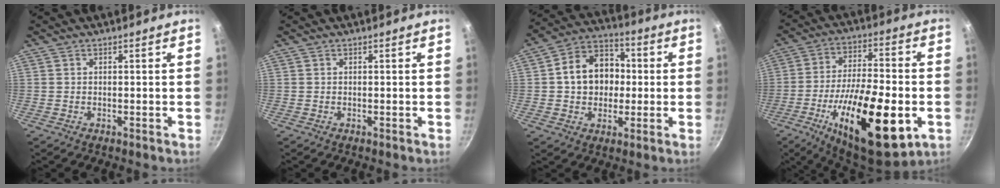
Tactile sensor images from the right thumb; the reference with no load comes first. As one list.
[{"total": 0.0}, {"total": 13.4, "force": [0.7, 10.7, 8.0], "torque": [-0.095, 0.027, 0.000]}, {"total": 24.9, "force": [-8.0, 9.3, 21.7], "torque": [-0.341, 0.012, -0.122]}]